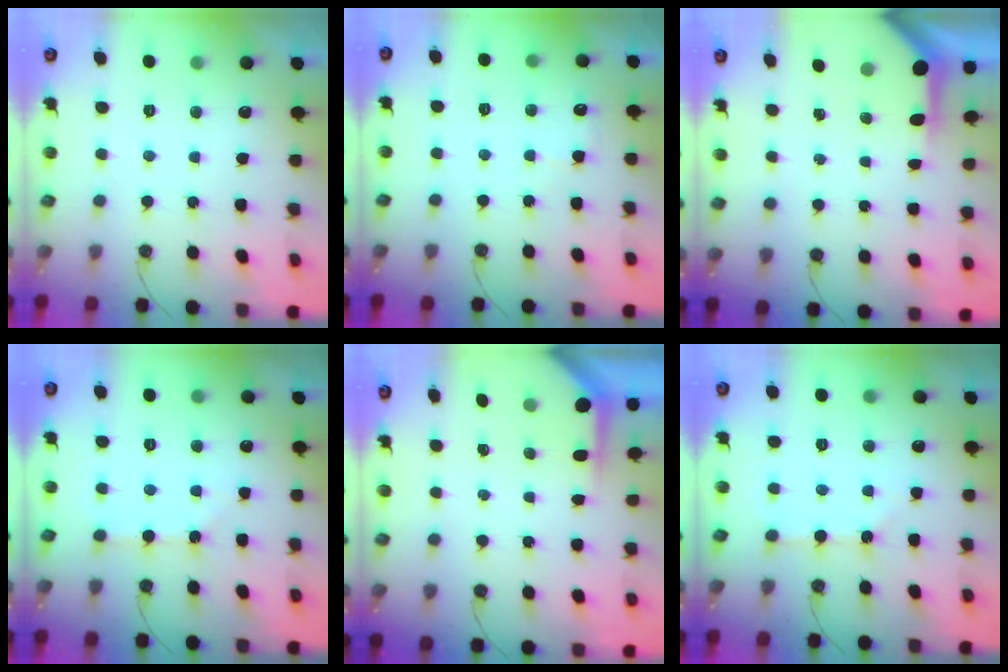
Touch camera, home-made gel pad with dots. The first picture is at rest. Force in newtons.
{"total": 4.5, "press": 4.4, "slide": 0.6}
{"total": 4.9, "press": 4.9, "slide": 0.4}
{"total": 3.5, "press": 3.4, "slide": 0.6}
{"total": 3.5, "press": 3.5, "slide": 0.3}
{"total": 2.7, "press": 2.7, "slide": 0.5}